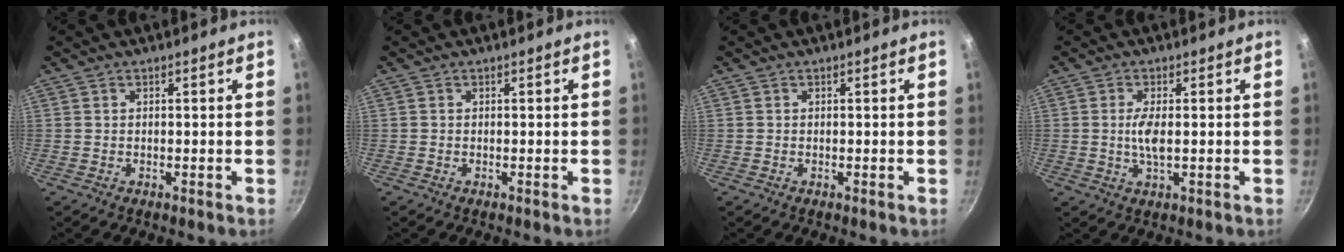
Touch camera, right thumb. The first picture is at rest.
{"total": 0.0}
{"total": 0.0}
{"total": 4.1, "force": [0.1, 1.4, 3.8], "torque": [-0.085, -0.002, 0.001]}